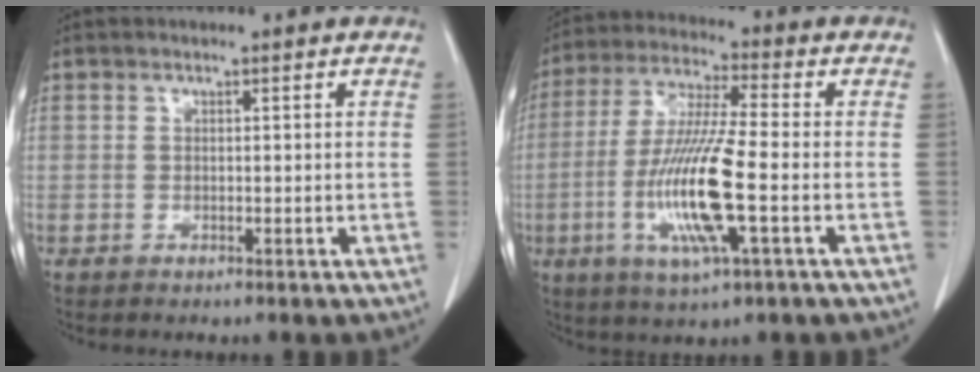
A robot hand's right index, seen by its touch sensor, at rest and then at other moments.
{"total": 13.9, "force": [-3.3, 0.8, 13.5], "torque": [-0.276, -0.016, -0.067]}